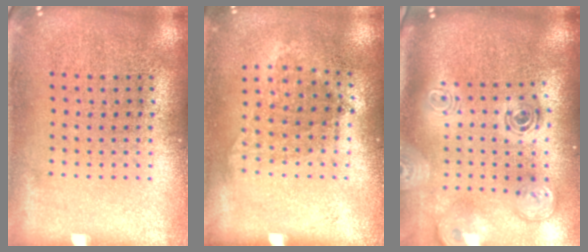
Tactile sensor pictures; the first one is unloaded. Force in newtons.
{"total": 1.0, "press": 0.8, "slide": 0.6}
{"total": 2.9, "press": 2.1, "slide": 2.1}